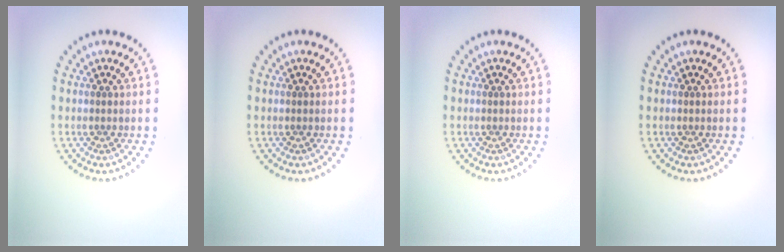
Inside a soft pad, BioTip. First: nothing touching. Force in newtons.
{"total": 0.0}
{"total": 0.0}
{"total": 0.0}